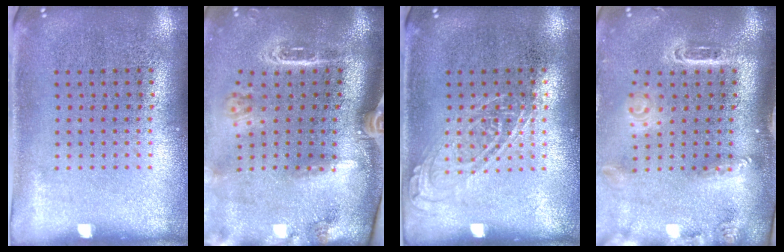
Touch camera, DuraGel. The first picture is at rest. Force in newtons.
{"total": 3.0, "press": 2.1, "slide": 2.1}
{"total": 1.1, "press": 1.0, "slide": 0.3}
{"total": 2.9, "press": 2.1, "slide": 2.0}